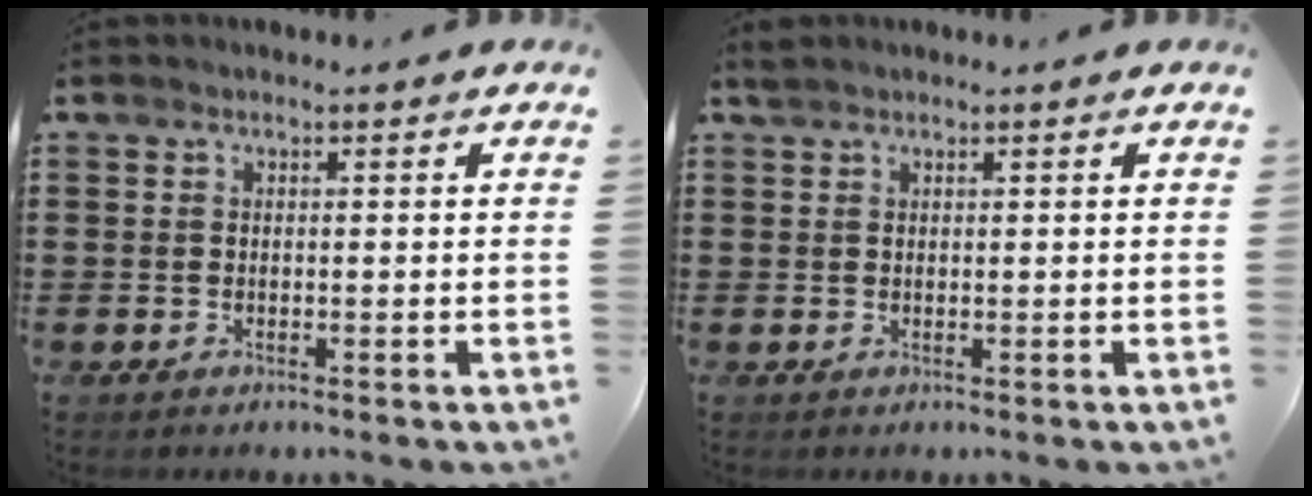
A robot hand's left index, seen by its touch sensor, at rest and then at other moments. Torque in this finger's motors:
{"motor_torque": [0.28, -0.29, -0.01, 0.01]}